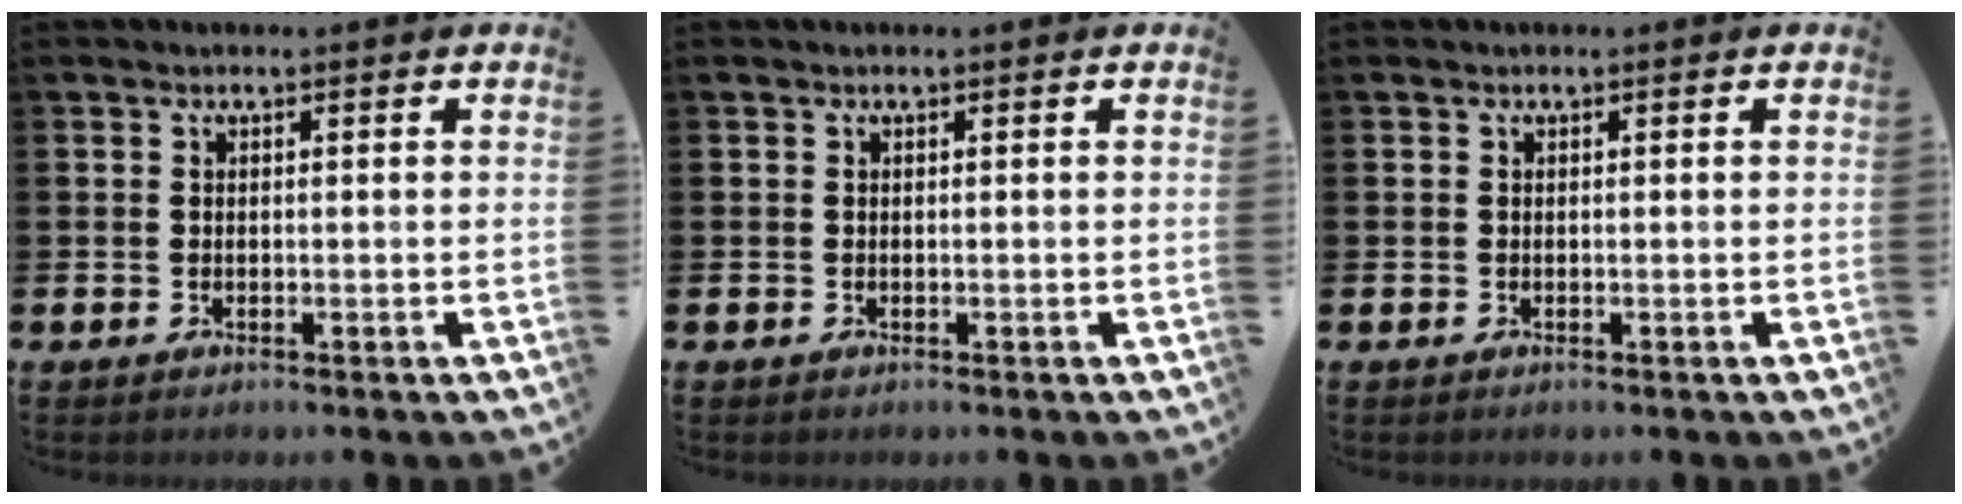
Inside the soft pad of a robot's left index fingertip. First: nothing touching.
{"total": 0.0}
{"total": 0.0}